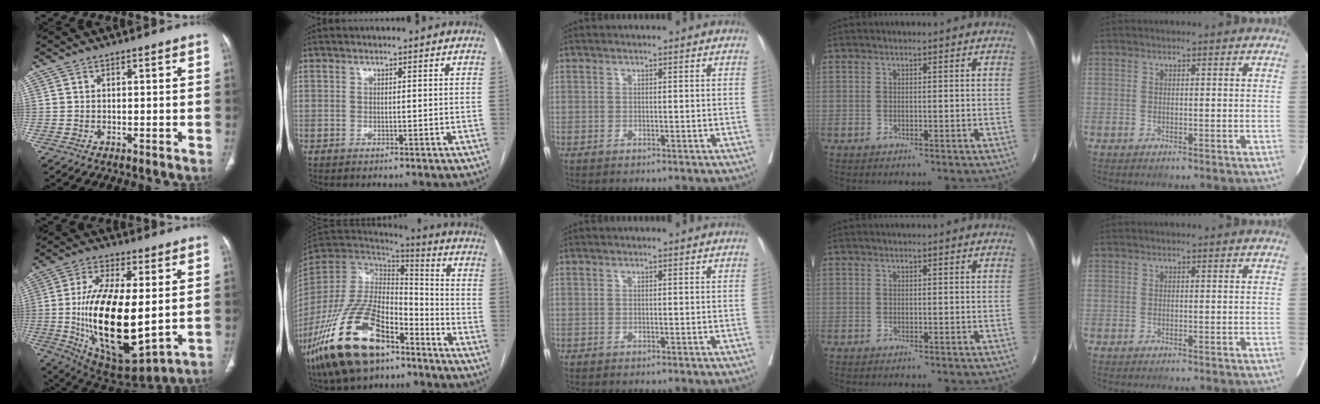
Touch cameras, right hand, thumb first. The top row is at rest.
{"thumb": {"total": 23.2, "force": [-0.5, 9.9, 21.0], "torque": [-0.382, -0.026, 0.009]}, "index": {"total": 22.1, "force": [-13.3, 9.7, 14.8], "torque": [-0.318, -0.015, -0.240]}}